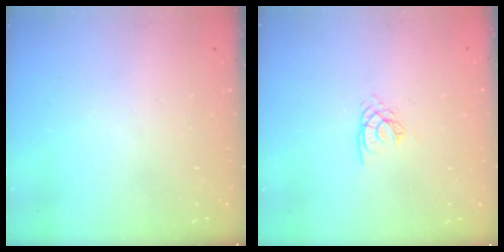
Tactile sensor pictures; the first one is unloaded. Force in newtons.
{"total": 2.2, "press": 2.2, "slide": 0.2}